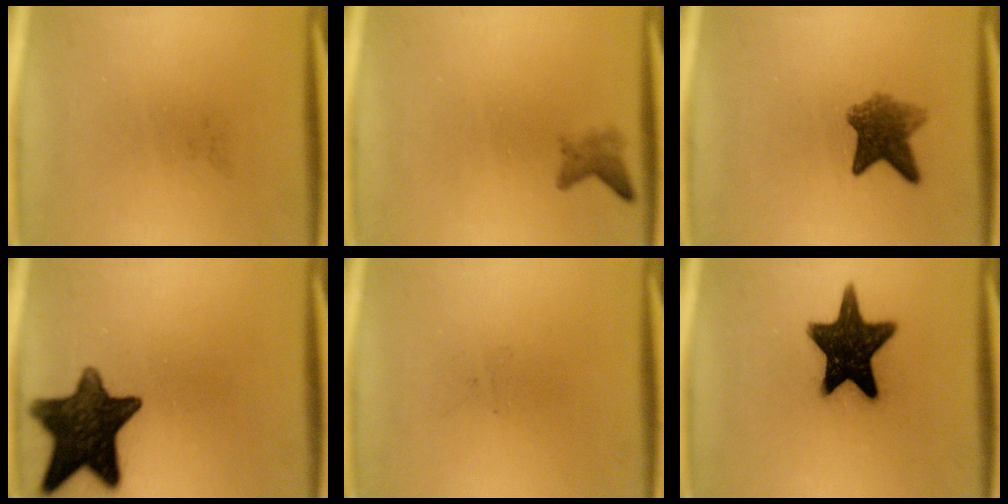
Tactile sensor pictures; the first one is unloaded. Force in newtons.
{"total": 1.7}
{"total": 5.7}
{"total": 14.3}
{"total": 0.0}
{"total": 16.1}